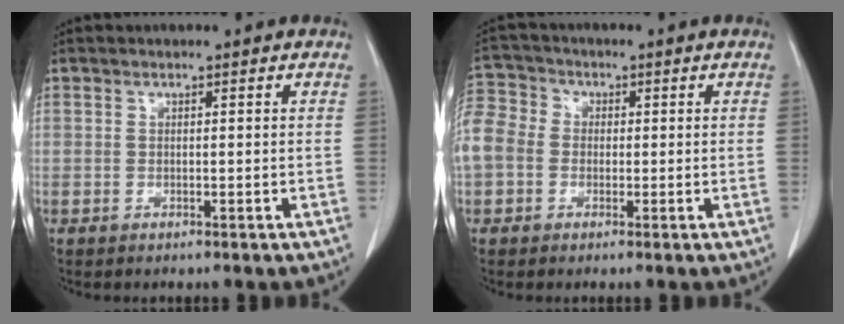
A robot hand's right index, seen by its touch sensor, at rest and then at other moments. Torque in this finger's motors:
{"motor_torque": [2.14, 0.00, 1.05, 0.21]}